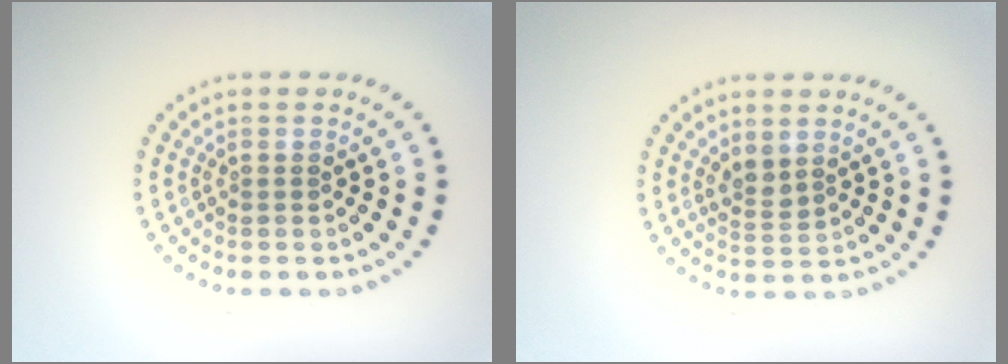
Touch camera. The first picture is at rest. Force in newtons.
{"total": 1.6, "press": 1.4, "slide": 0.9}